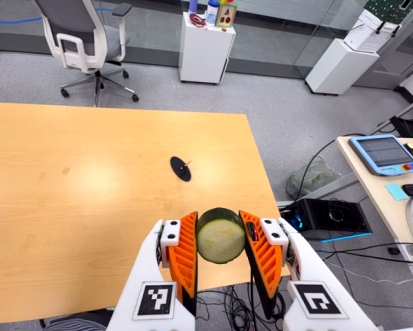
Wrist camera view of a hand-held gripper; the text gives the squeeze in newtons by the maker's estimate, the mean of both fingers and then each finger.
{"total": 10.8, "left": 10.0, "right": 11.6}